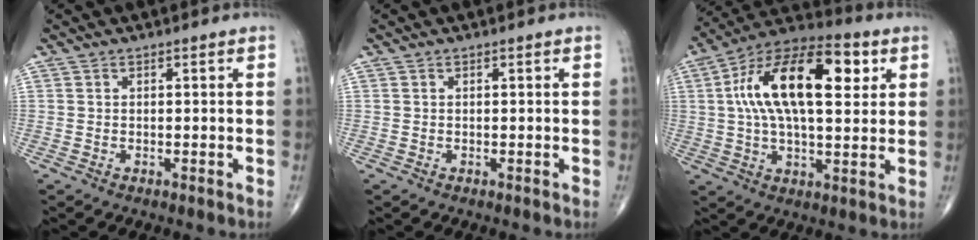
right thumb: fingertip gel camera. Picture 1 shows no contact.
{"total": 0.0}
{"total": 21.5, "force": [5.3, 9.9, 18.3], "torque": [-0.304, 0.015, 0.077]}